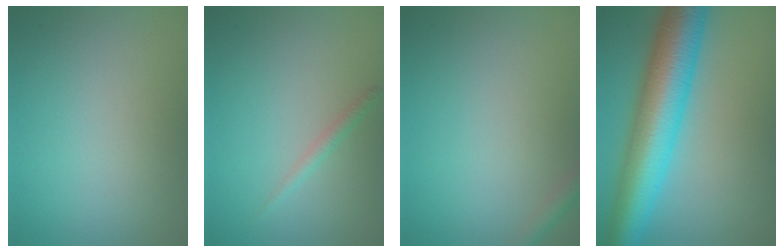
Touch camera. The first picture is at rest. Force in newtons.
{"total": 1.0, "press": 1.0, "slide": 0.1}
{"total": 1.5, "press": 1.5, "slide": 0.0}
{"total": 11.0, "press": 11.0, "slide": 0.2}